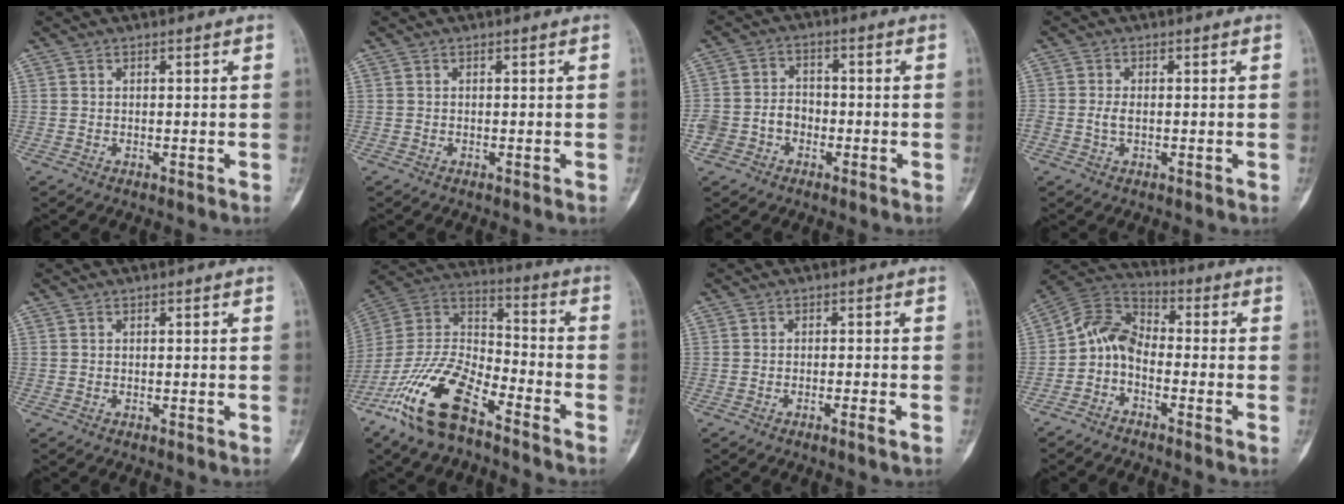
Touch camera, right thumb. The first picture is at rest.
{"total": 0.0}
{"total": 7.2, "force": [-2.4, 5.9, 3.2], "torque": [-0.050, 0.033, -0.043]}
{"total": 2.1, "force": [-0.2, 1.2, 1.6], "torque": [-0.035, 0.002, -0.003]}
{"total": 0.0}
{"total": 18.9, "force": [-11.8, 7.3, 12.8], "torque": [-0.255, 0.064, -0.225]}
{"total": 1.7, "force": [-1.0, -0.2, 1.4], "torque": [-0.032, 0.002, -0.020]}
{"total": 7.8, "force": [-2.4, 5.1, 5.4], "torque": [-0.094, 0.050, -0.066]}